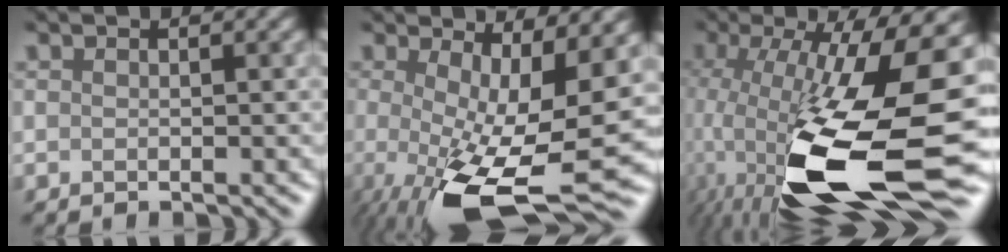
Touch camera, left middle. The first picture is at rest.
{"total": 11.1, "force": [-3.2, 2.9, 10.2], "torque": [-0.187, -0.040, -0.028]}
{"total": 17.1, "force": [-2.4, 5.9, 15.8], "torque": [-0.325, -0.034, -0.019]}